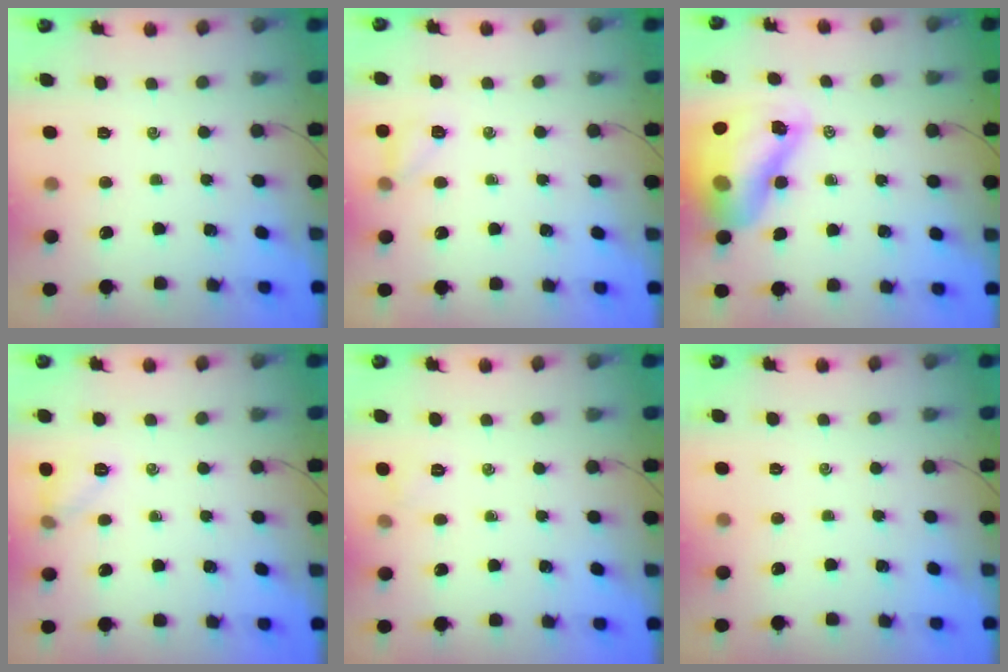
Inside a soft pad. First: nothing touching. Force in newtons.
{"total": 5.4, "press": 5.1, "slide": 1.6}
{"total": 16.2, "press": 15.6, "slide": 4.4}
{"total": 6.3, "press": 6.1, "slide": 1.8}
{"total": 3.8, "press": 3.6, "slide": 1.1}
{"total": 0.0}